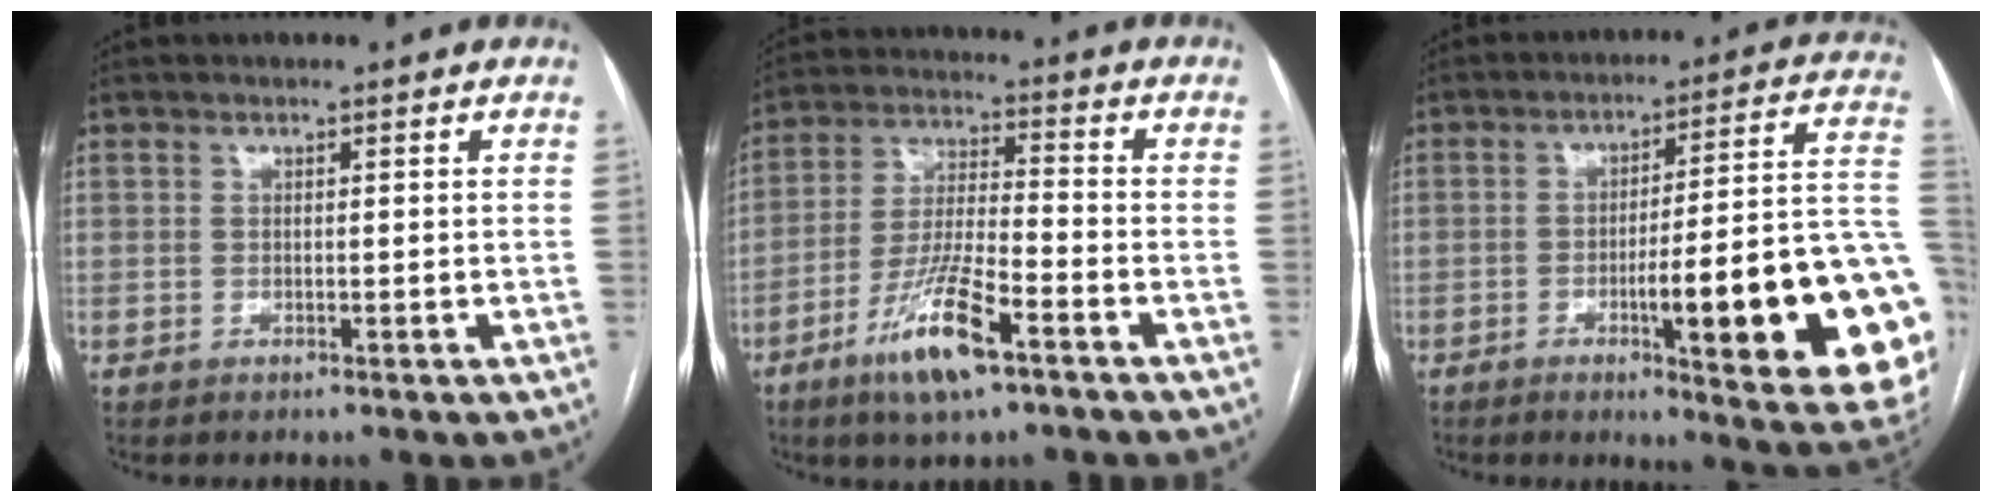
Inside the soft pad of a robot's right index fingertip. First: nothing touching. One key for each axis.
{"total": 11.6, "fx": -6.6, "fy": 1.9, "fz": 9.4, "tx": -0.188, "ty": -0.015, "tz": -0.120}
{"total": 24.1, "fx": -5.8, "fy": 2.2, "fz": 23.2, "tx": -0.207, "ty": 0.005, "tz": -0.072}